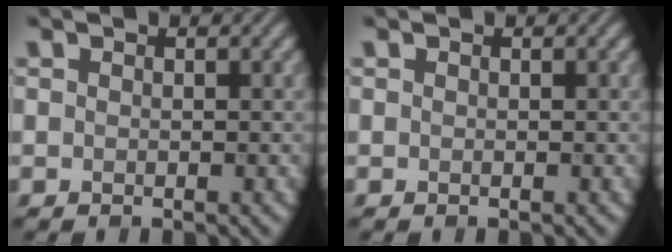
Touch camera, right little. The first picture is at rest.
{"total": 0.0}